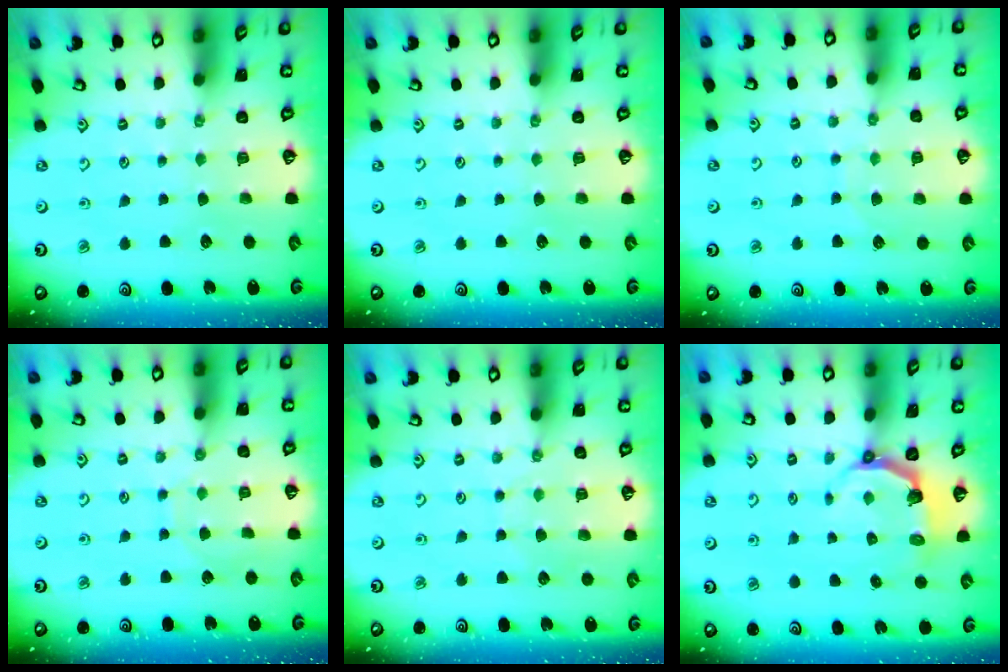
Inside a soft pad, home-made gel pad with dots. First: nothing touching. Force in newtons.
{"total": 0.0}
{"total": 6.8, "press": 6.7, "slide": 0.4}
{"total": 5.0, "press": 4.9, "slide": 0.5}
{"total": 4.6, "press": 4.5, "slide": 0.5}
{"total": 4.5, "press": 2.9, "slide": 3.4}